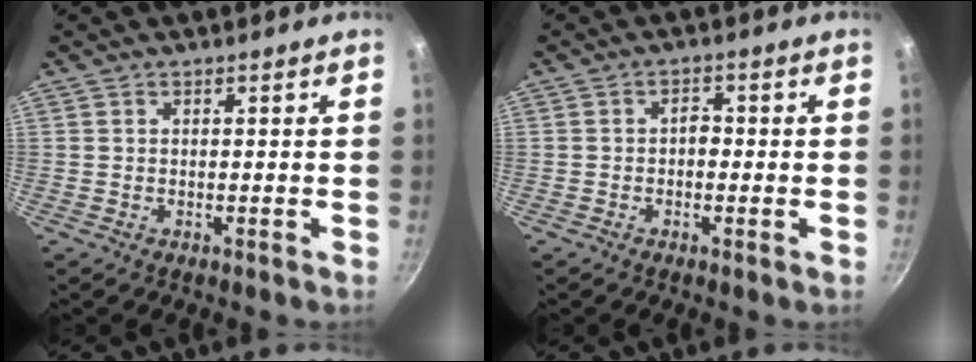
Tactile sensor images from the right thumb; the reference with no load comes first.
{"total": 2.4, "force": [-0.4, 1.6, 1.7], "torque": [-0.022, 0.009, -0.009]}